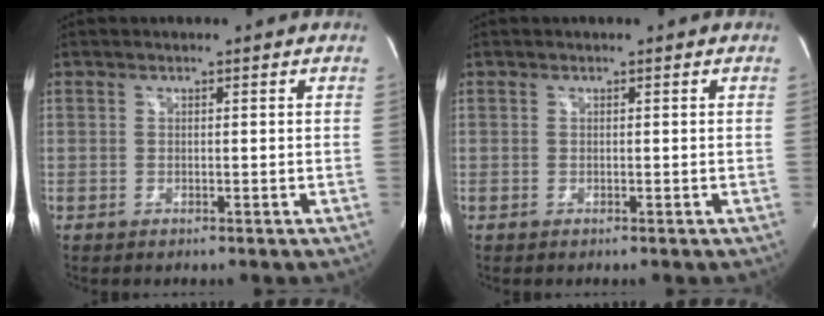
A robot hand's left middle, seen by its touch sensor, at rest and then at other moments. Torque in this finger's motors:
{"motor_torque": [-0.02, 0.02, 0.15, 0.00]}